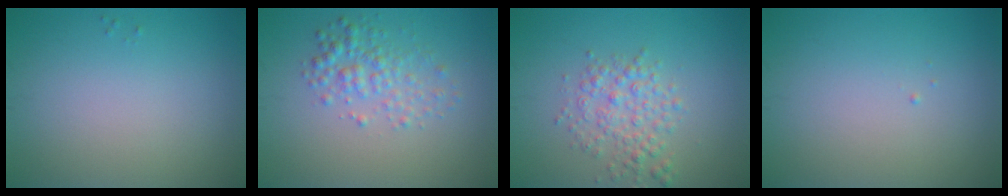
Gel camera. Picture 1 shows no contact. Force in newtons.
{"total": 2.8, "press": 2.8, "slide": 0.0}
{"total": 3.1, "press": 3.1, "slide": 0.0}
{"total": 0.0}